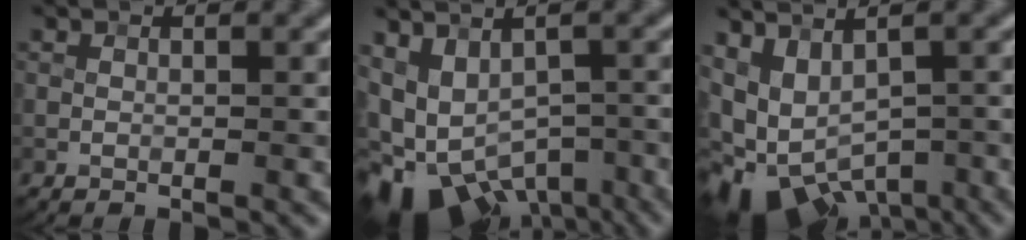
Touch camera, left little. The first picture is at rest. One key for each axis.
{"total": 9.8, "fx": -4.4, "fy": 5.8, "fz": 6.6, "tx": -0.109, "ty": -0.010, "tz": -0.049}
{"total": 8.0, "fx": -2.4, "fy": 4.8, "fz": 5.9, "tx": -0.096, "ty": -0.018, "tz": -0.020}